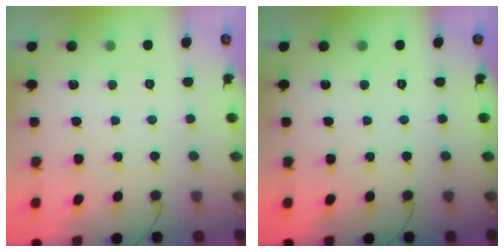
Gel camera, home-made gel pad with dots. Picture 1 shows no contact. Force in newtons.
{"total": 0.0}